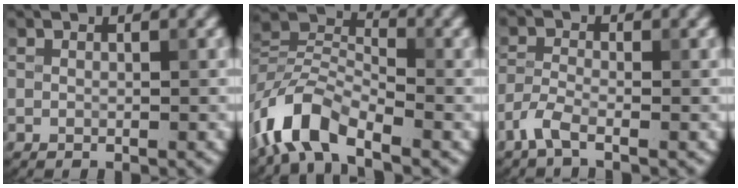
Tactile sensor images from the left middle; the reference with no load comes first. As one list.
[{"total": 7.0, "force": [-4.3, 3.2, 4.5], "torque": [-0.080, 0.007, -0.100]}, {"total": 2.4, "force": [-1.7, 0.7, 1.6], "torque": [-0.041, -0.002, -0.046]}]